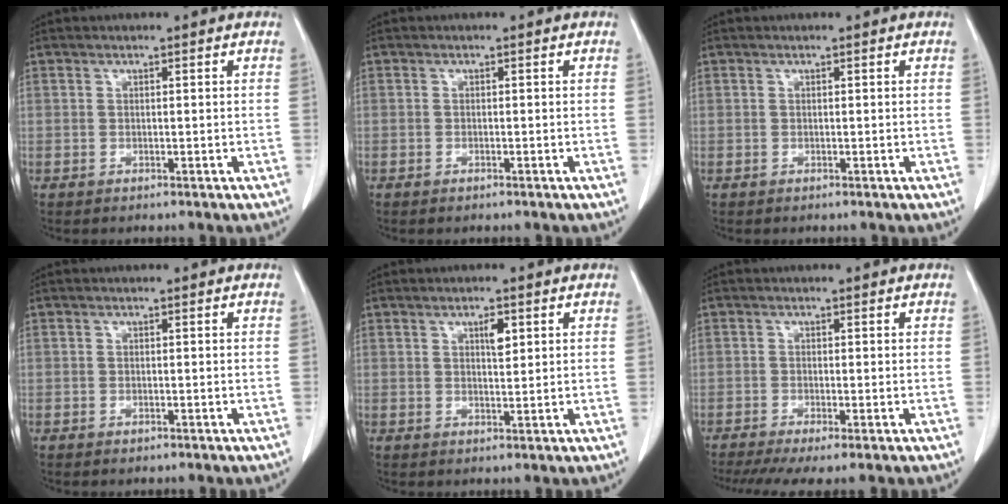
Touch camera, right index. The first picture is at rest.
{"total": 0.5, "force": [-0.4, 0.1, 0.3], "torque": [-0.011, -0.001, -0.006]}
{"total": 0.0}
{"total": 0.6, "force": [-0.4, 0.3, 0.3], "torque": [-0.008, -0.001, -0.005]}
{"total": 2.4, "force": [1.0, 0.8, 2.0], "torque": [-0.035, -0.001, 0.018]}
{"total": 6.6, "force": [-4.9, 0.6, 4.4], "torque": [-0.069, -0.014, -0.081]}